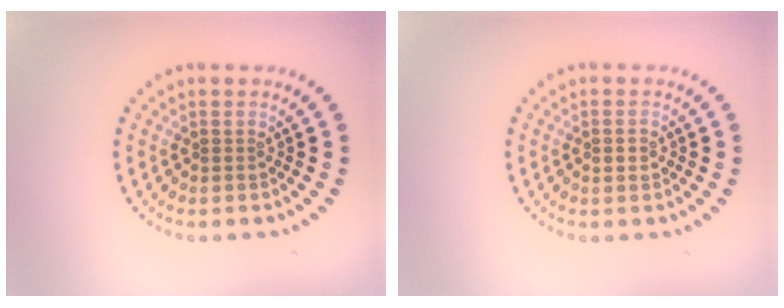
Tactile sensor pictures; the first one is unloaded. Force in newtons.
{"total": 0.9, "press": 0.8, "slide": 0.3}